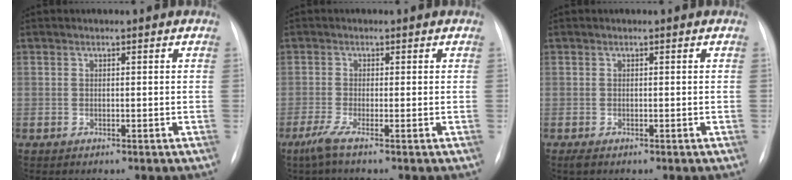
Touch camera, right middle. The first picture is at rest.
{"total": 2.3, "force": [-1.4, -0.3, 1.7], "torque": [-0.047, -0.010, -0.034]}
{"total": 1.1, "force": [-0.7, 0.4, 0.7], "torque": [-0.011, -0.002, -0.009]}